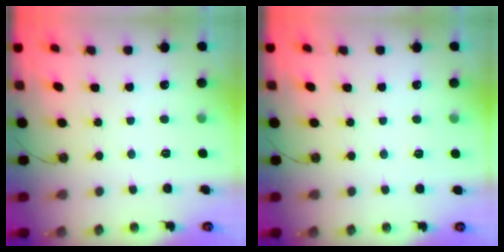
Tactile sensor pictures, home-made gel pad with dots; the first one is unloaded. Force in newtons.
{"total": 2.1, "press": 0.8, "slide": 2.0}